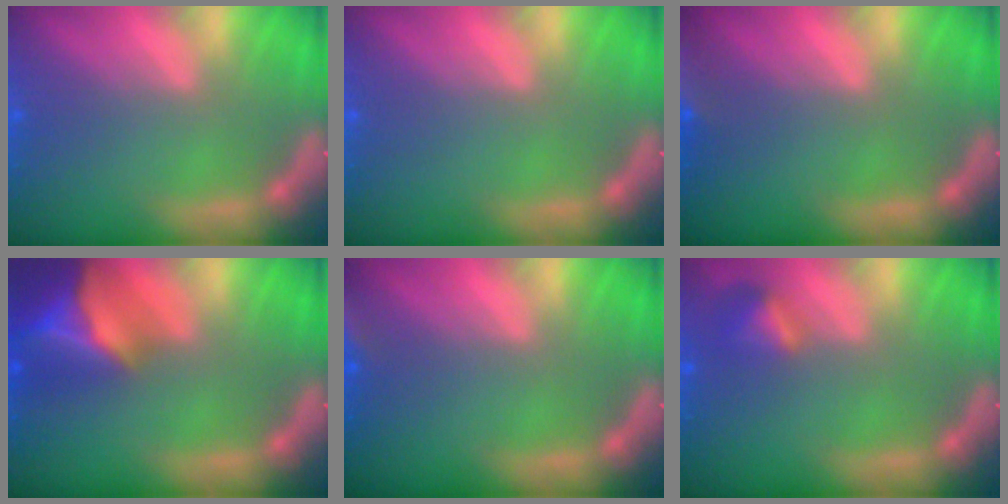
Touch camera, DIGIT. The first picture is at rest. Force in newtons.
{"total": 0.0}
{"total": 10.0}
{"total": 8.4}
{"total": 2.4}
{"total": 1.9}